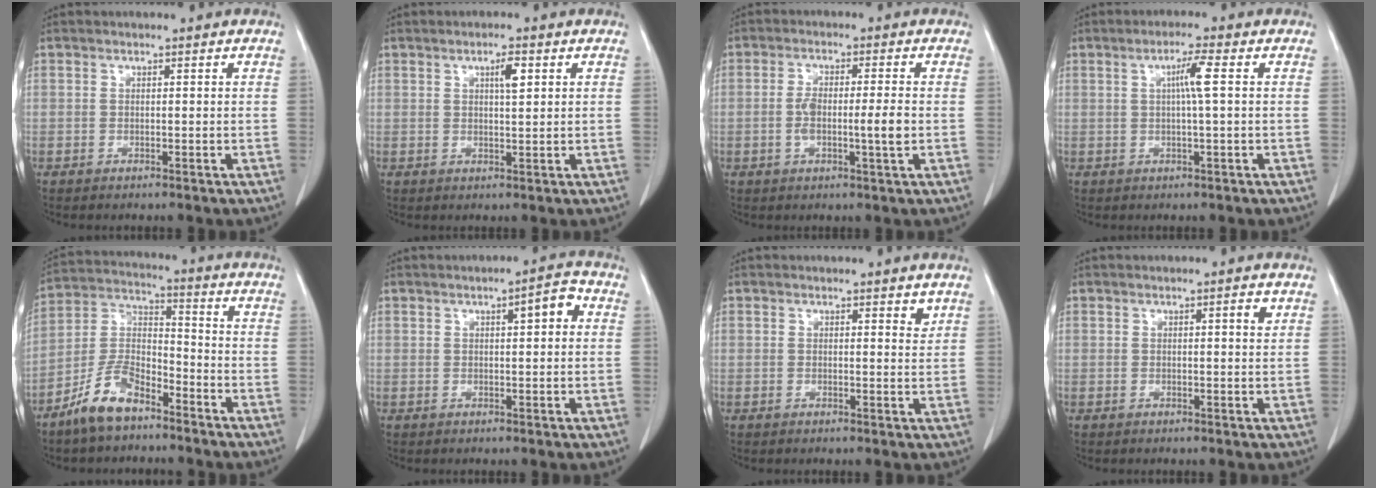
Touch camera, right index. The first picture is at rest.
{"total": 2.9, "force": [1.2, 0.5, 2.6], "torque": [-0.045, 0.000, 0.018]}
{"total": 5.9, "force": [-0.9, 0.6, 5.8], "torque": [-0.108, 0.001, -0.015]}
{"total": 3.8, "force": [0.7, -0.5, 3.7], "torque": [-0.067, 0.003, 0.011]}
{"total": 9.7, "force": [-6.9, 3.8, 5.6], "torque": [-0.124, 0.003, -0.137]}
{"total": 4.1, "force": [1.2, 0.9, 3.8], "torque": [-0.052, 0.011, 0.014]}
{"total": 1.7, "force": [1.2, 0.5, 1.0], "torque": [-0.013, -0.007, 0.014]}
{"total": 1.5, "force": [0.7, 0.2, 1.3], "torque": [-0.019, 0.000, 0.008]}